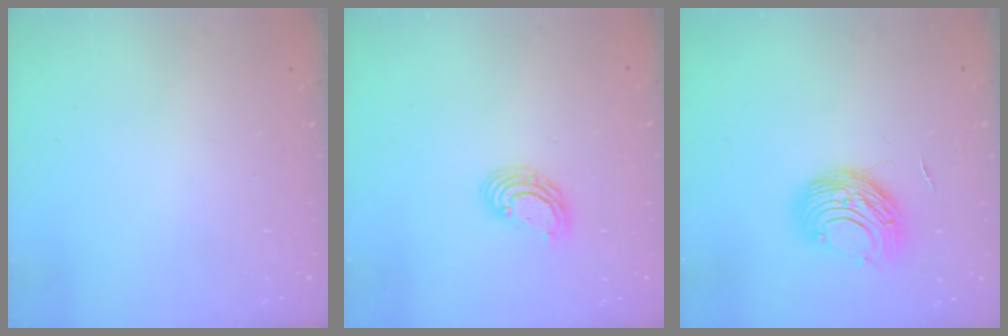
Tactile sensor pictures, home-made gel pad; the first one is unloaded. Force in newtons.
{"total": 6.1, "press": 6.1, "slide": 0.3}
{"total": 9.1, "press": 9.1, "slide": 0.5}